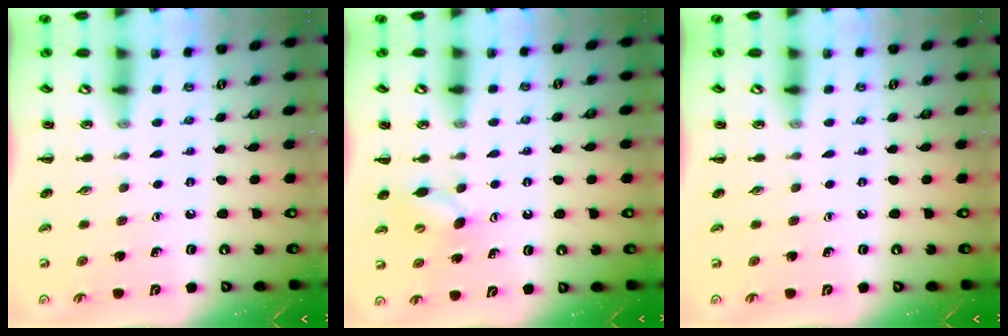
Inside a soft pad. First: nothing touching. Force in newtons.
{"total": 5.6, "press": 5.5, "slide": 1.3}
{"total": 0.0}